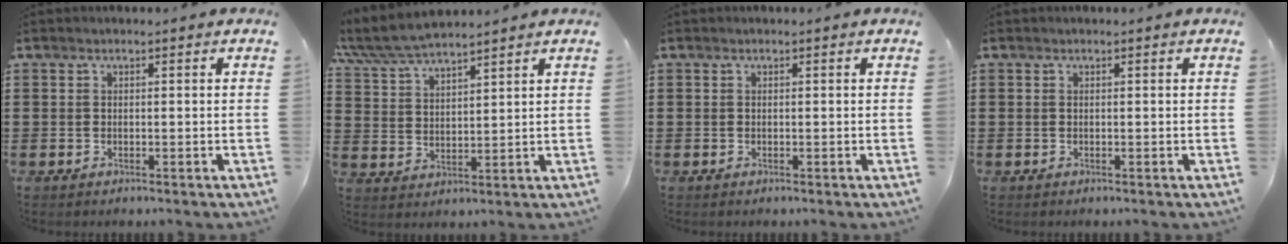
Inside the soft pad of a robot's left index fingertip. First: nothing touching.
{"total": 6.2, "force": [5.8, 0.9, 2.0], "torque": [-0.060, -0.022, 0.106]}
{"total": 0.0}
{"total": 0.0}